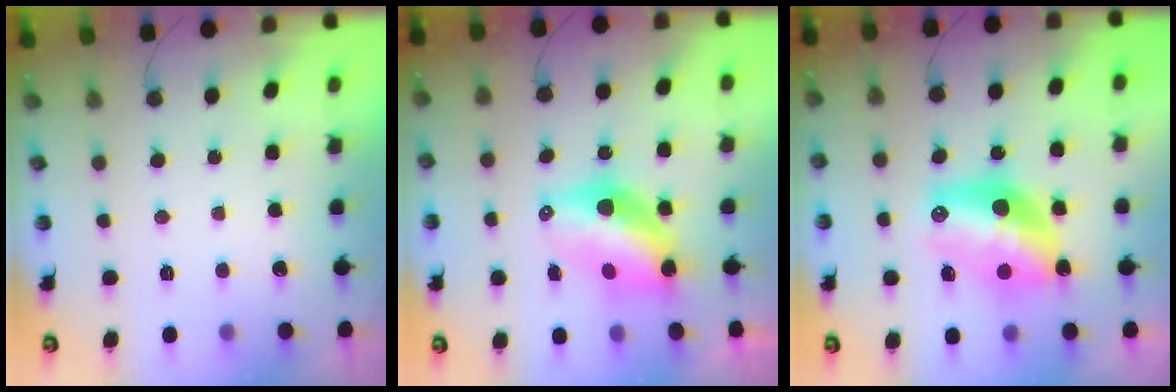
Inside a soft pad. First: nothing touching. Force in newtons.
{"total": 10.7, "press": 10.6, "slide": 0.9}
{"total": 14.2, "press": 14.2, "slide": 1.0}